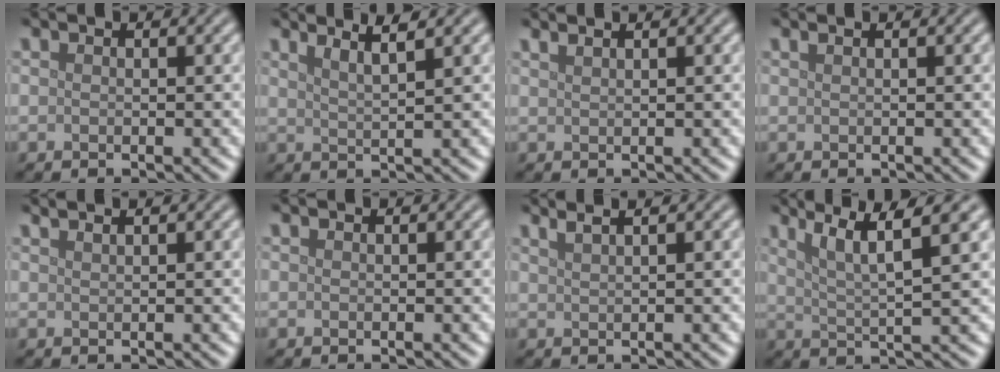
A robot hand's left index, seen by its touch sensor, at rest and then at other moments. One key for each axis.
{"total": 2.9, "fx": 2.0, "fy": 0.7, "fz": 2.0, "tx": -0.019, "ty": 0.018, "tz": 0.018}
{"total": 1.9, "fx": 1.4, "fy": 0.8, "fz": 1.0, "tx": -0.004, "ty": 0.001, "tz": 0.005}
{"total": 0.8, "fx": 0.5, "fy": 0.3, "fz": 0.5, "tx": -0.006, "ty": 0.000, "tz": 0.004}
{"total": 1.5, "fx": 1.2, "fy": 0.5, "fz": 0.7, "tx": 0.002, "ty": -0.001, "tz": 0.007}
{"total": 0.0}
{"total": 3.5, "fx": 2.4, "fy": 1.4, "fz": 2.1, "tx": -0.008, "ty": 0.022, "tz": 0.007}
{"total": 5.8, "fx": 3.2, "fy": 0.9, "fz": 4.8, "tx": -0.078, "ty": 0.008, "tz": 0.057}